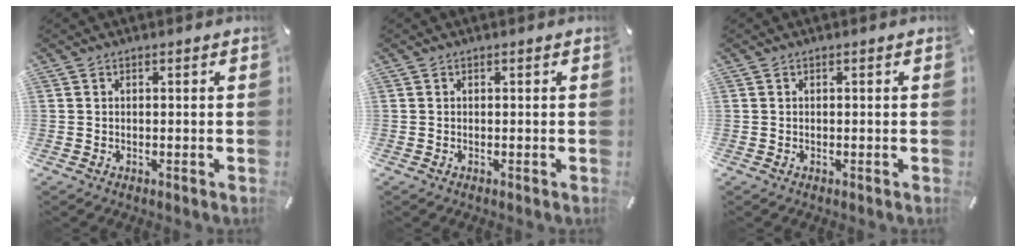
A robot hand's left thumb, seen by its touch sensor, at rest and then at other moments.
{"total": 0.0}
{"total": 0.0}